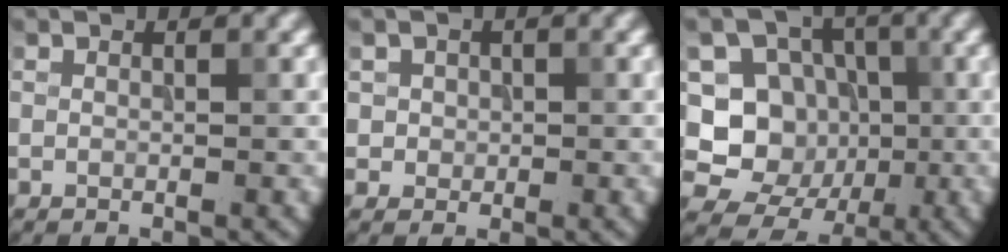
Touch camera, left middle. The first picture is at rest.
{"total": 2.0, "force": [0.5, 1.8, 0.6], "torque": [-0.012, 0.001, 0.017]}
{"total": 11.0, "force": [-1.2, 10.1, 4.3], "torque": [-0.098, 0.032, -0.041]}